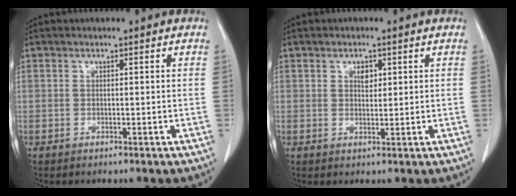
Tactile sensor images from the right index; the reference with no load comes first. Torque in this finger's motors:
{"motor_torque": [0.02, 0.02, 0.01, 0.01]}